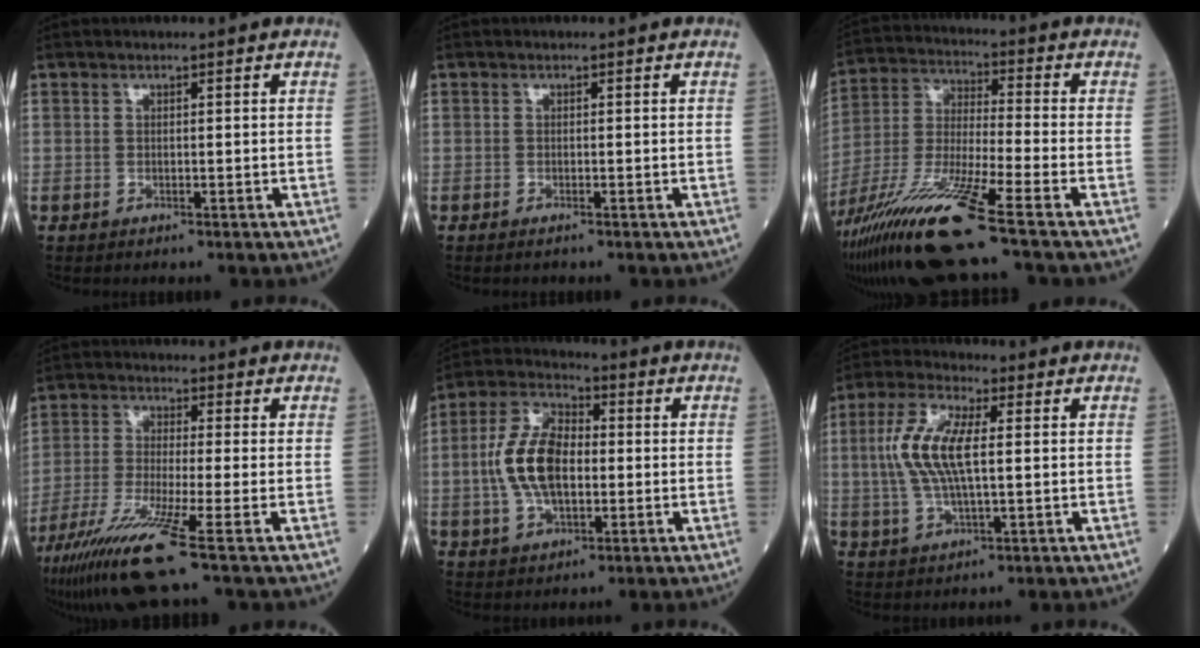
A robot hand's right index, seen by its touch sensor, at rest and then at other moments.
{"total": 0.5, "force": [-0.4, 0.0, 0.3], "torque": [-0.007, -0.002, -0.009]}
{"total": 16.6, "force": [-11.1, -0.6, 12.3], "torque": [-0.269, -0.039, -0.211]}
{"total": 11.0, "force": [-6.7, -1.3, 8.6], "torque": [-0.172, -0.037, -0.126]}
{"total": 11.0, "force": [-0.5, 5.7, 9.3], "torque": [-0.202, 0.020, -0.008]}
{"total": 9.4, "force": [1.1, 2.6, 9.0], "torque": [-0.199, 0.010, 0.020]}